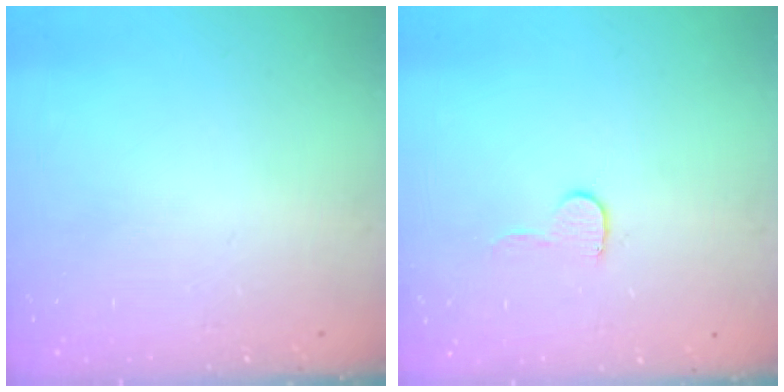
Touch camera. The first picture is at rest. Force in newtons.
{"total": 5.6, "press": 5.6, "slide": 0.5}